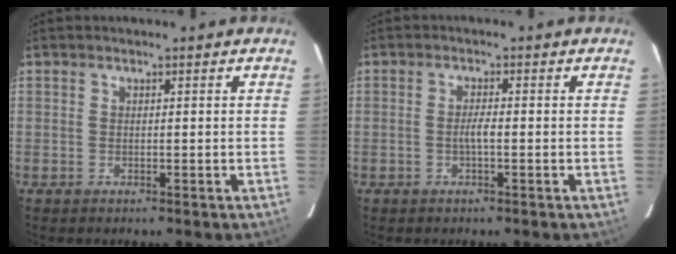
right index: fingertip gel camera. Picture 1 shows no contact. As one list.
[{"total": 2.0, "force": [-0.6, 0.2, 1.9], "torque": [-0.035, 0.002, -0.013]}]